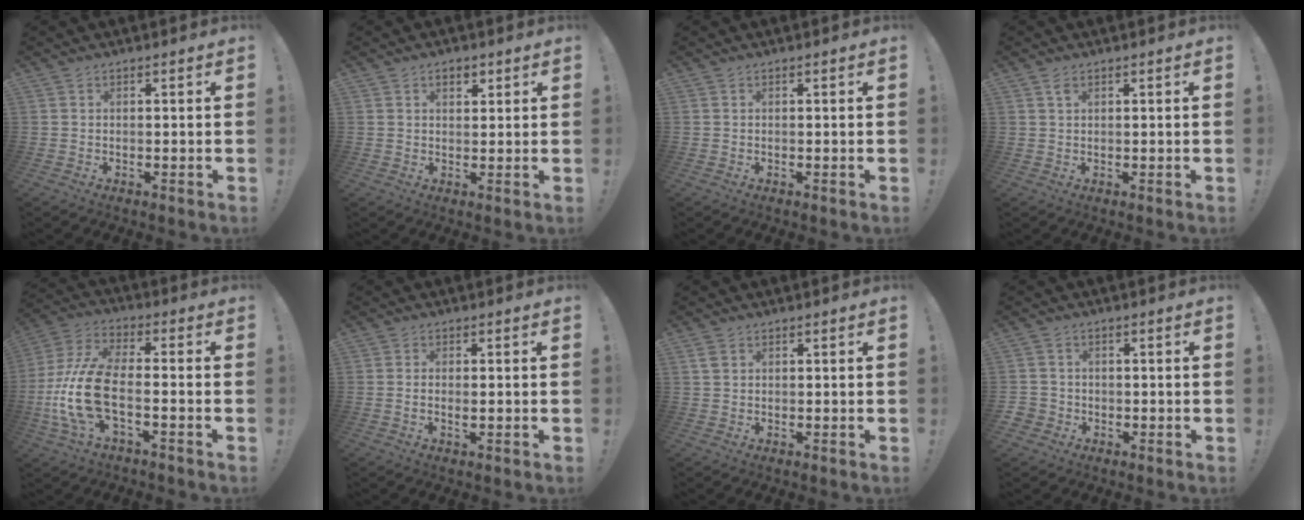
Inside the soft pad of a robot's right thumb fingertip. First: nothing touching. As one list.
[{"total": 3.1, "force": [1.6, 2.0, 1.7], "torque": [-0.024, 0.000, 0.027]}, {"total": 0.0}, {"total": 1.5, "force": [0.8, 0.7, 0.9], "torque": [-0.019, 0.001, 0.015]}, {"total": 15.5, "force": [-3.5, 7.1, 13.3], "torque": [-0.283, 0.004, -0.057]}, {"total": 1.7, "force": [-0.2, 0.5, 1.6], "torque": [-0.018, -0.001, -0.004]}, {"total": 1.9, "force": [0.9, 1.1, 1.2], "torque": [-0.017, 0.000, 0.016]}, {"total": 3.1, "force": [-0.6, 2.9, 0.9], "torque": [-0.017, 0.004, -0.012]}]